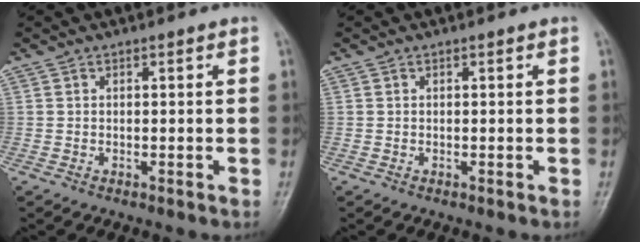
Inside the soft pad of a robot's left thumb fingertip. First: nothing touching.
{"total": 0.0}